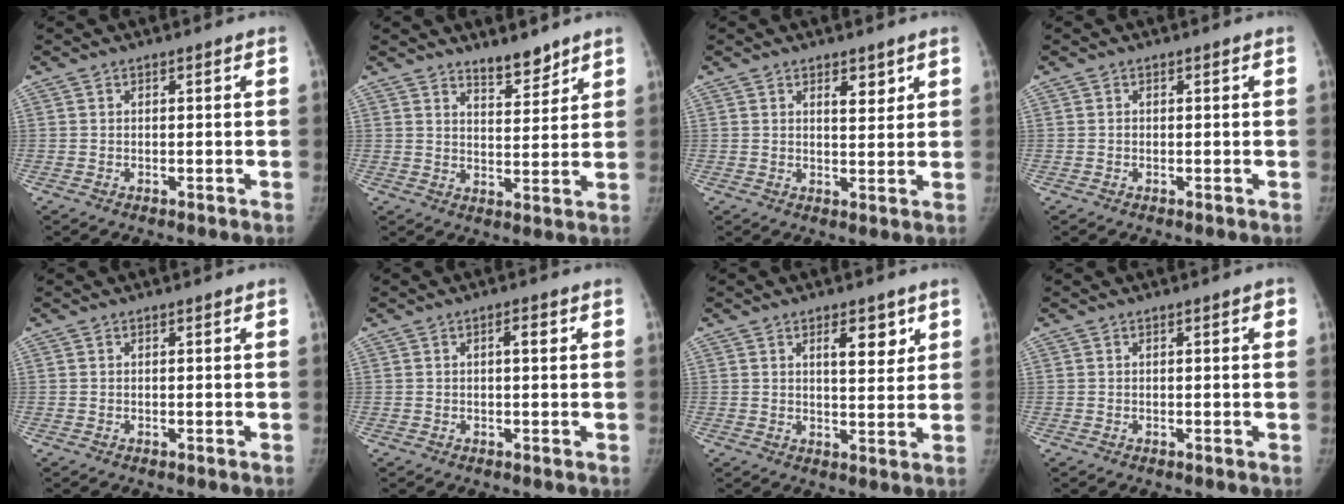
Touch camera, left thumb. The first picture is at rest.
{"total": 5.5, "force": [4.7, 1.7, 2.3], "torque": [-0.015, -0.042, 0.078]}
{"total": 3.4, "force": [2.1, 1.7, 2.2], "torque": [-0.014, -0.015, 0.033]}
{"total": 0.0}
{"total": 0.0}
{"total": 1.9, "force": [0.5, 0.6, 1.7], "torque": [-0.026, 0.003, 0.006]}
{"total": 6.1, "force": [3.0, 2.8, 4.6], "torque": [-0.044, -0.019, 0.045]}
{"total": 1.0, "force": [0.3, 0.4, 0.9], "torque": [-0.008, 0.003, 0.001]}